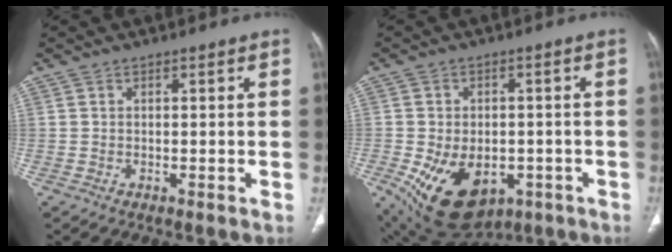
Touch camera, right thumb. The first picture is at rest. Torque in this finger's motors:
{"motor_torque": [-0.16, 0.90, 0.75, 0.55, 0.22]}